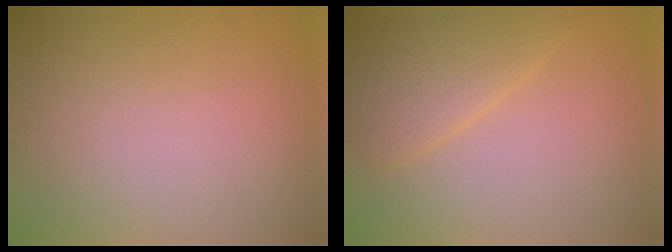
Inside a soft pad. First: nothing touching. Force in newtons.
{"total": 3.4, "press": 3.4, "slide": 0.1}